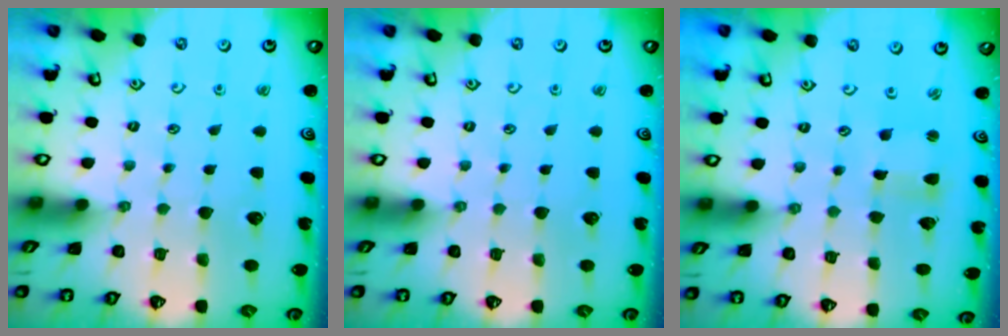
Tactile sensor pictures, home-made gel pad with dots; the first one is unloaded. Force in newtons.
{"total": 0.0}
{"total": 1.0, "press": 1.0, "slide": 0.2}